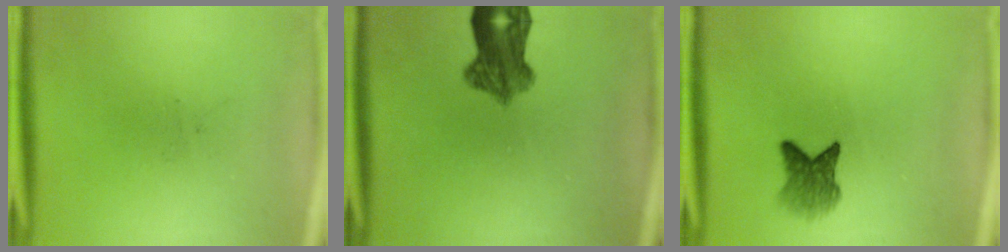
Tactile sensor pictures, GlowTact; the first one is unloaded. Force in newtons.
{"total": 6.8}
{"total": 4.3}